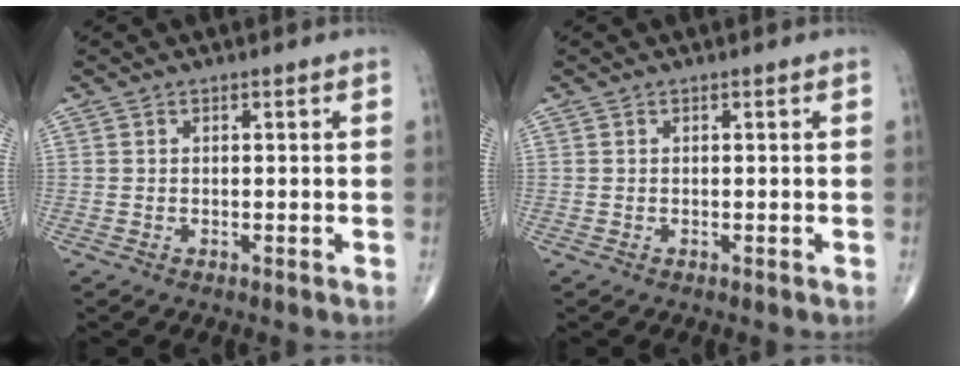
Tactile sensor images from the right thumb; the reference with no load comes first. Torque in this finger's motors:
{"motor_torque": [0.02, 0.02, -0.02, -0.02, 0.00]}